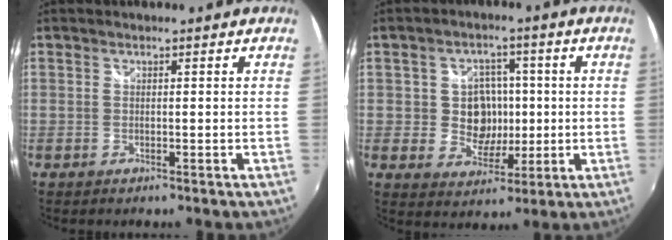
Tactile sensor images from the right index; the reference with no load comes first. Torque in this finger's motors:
{"motor_torque": [0.12, 0.01, 0.13, 0.02]}